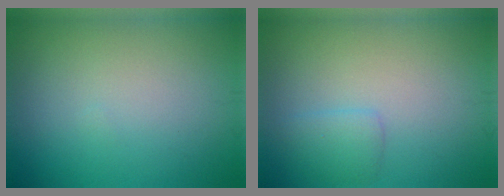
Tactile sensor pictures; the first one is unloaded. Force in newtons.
{"total": 1.6, "press": 1.6, "slide": 0.1}